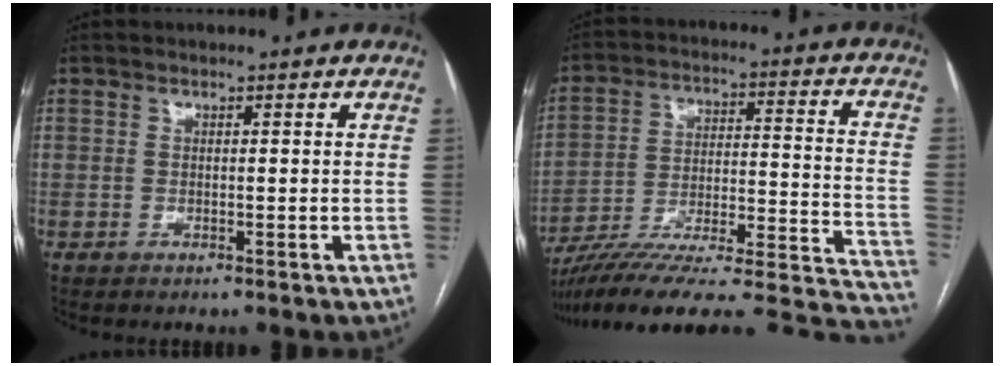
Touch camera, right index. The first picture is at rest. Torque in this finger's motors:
{"motor_torque": [-0.59, -1.55, 0.35, 0.14]}